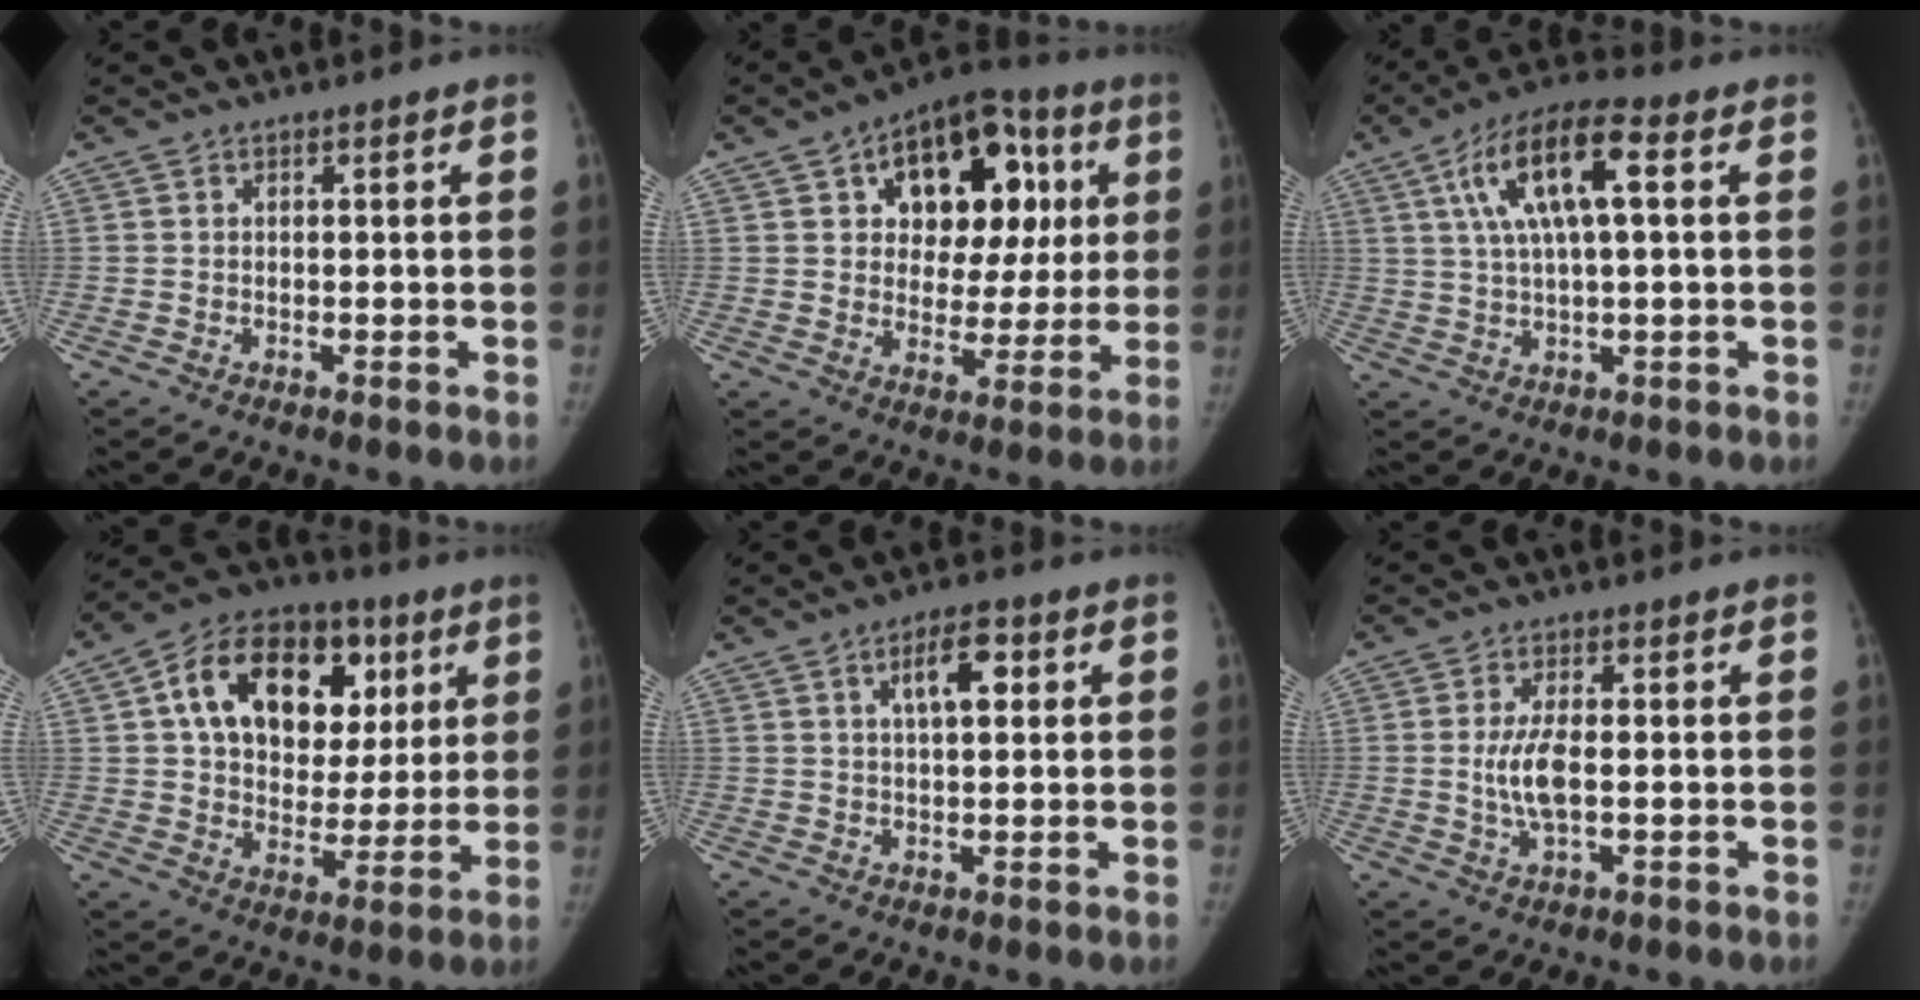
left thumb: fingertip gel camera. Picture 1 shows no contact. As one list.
[{"total": 19.6, "force": [6.3, 12.6, 13.6], "torque": [-0.132, 0.015, 0.090]}, {"total": 13.4, "force": [3.9, 4.2, 12.1], "torque": [-0.232, 0.019, 0.063]}, {"total": 22.1, "force": [7.1, 15.2, 14.3], "torque": [-0.189, 0.012, 0.109]}, {"total": 6.1, "force": [2.2, 2.5, 5.1], "torque": [-0.073, 0.001, 0.034]}, {"total": 5.6, "force": [-0.3, 2.2, 5.2], "torque": [-0.108, -0.003, -0.007]}]